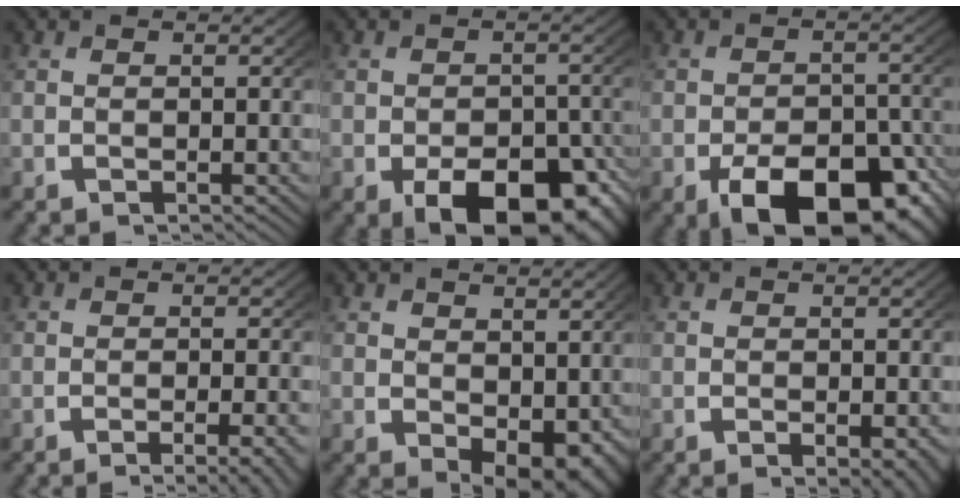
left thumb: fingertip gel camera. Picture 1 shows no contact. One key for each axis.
{"total": 9.2, "fx": -3.8, "fy": 5.3, "fz": 6.5, "tx": -0.096, "ty": -0.049, "tz": -0.036}
{"total": 10.9, "fx": -5.0, "fy": 6.0, "fz": 7.6, "tx": -0.117, "ty": -0.050, "tz": -0.054}
{"total": 4.4, "fx": -2.7, "fy": 1.2, "fz": 3.3, "tx": -0.049, "ty": -0.011, "tz": -0.036}
{"total": 4.3, "fx": -0.1, "fy": 2.6, "fz": 3.4, "tx": -0.050, "ty": -0.030, "tz": 0.019}
{"total": 2.2, "fx": -0.8, "fy": 0.8, "fz": 1.9, "tx": -0.027, "ty": -0.009, "tz": -0.007}